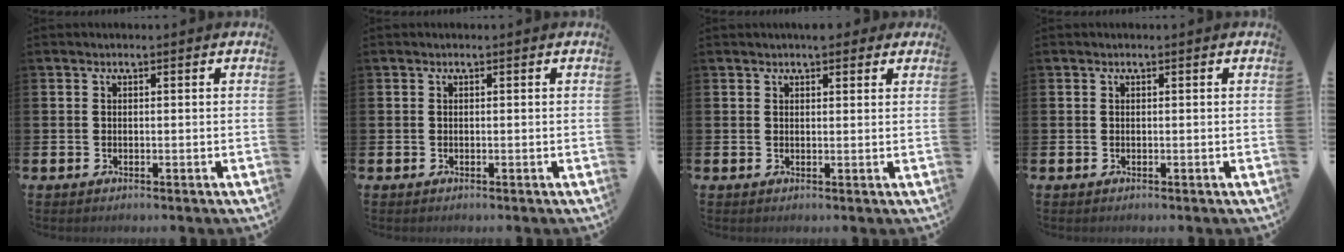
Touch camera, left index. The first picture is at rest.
{"total": 0.0}
{"total": 2.3, "force": [2.1, 0.8, 0.5], "torque": [-0.002, -0.004, 0.036]}
{"total": 0.0}